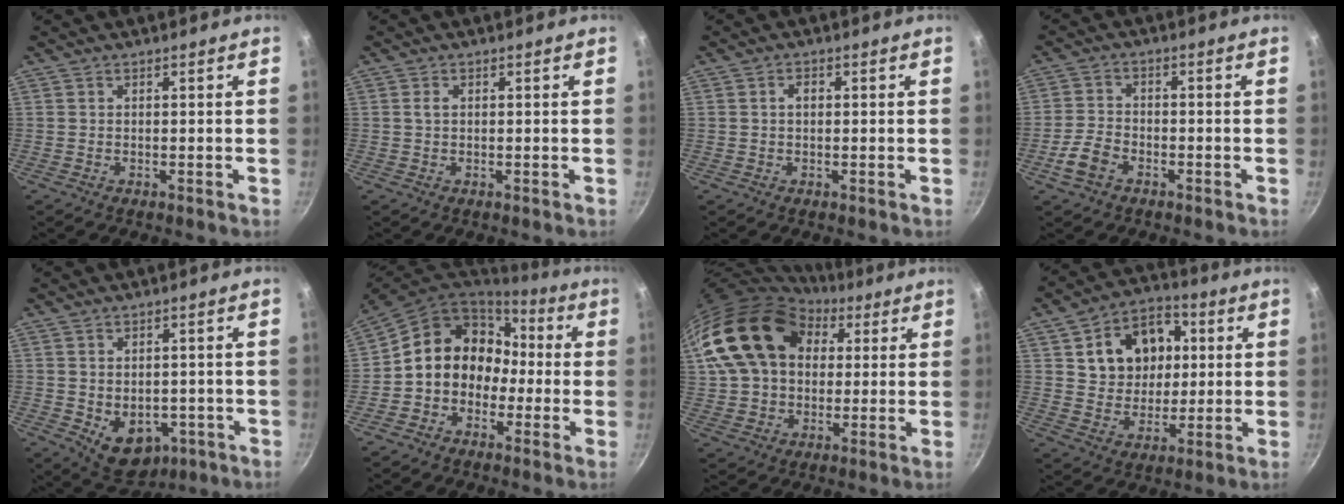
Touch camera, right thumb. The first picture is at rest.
{"total": 1.2, "force": [0.2, 0.7, 0.9], "torque": [-0.016, 0.003, 0.003]}
{"total": 1.9, "force": [0.3, 1.3, 1.4], "torque": [-0.018, 0.006, 0.003]}
{"total": 5.7, "force": [-2.9, 3.7, 3.4], "torque": [-0.064, 0.025, -0.058]}
{"total": 9.2, "force": [-2.4, 6.5, 5.9], "torque": [-0.052, -0.002, -0.015]}
{"total": 14.2, "force": [-0.9, 12.1, 7.4], "torque": [-0.080, 0.058, -0.029]}
{"total": 21.6, "force": [6.8, 15.5, 13.4], "torque": [-0.228, 0.019, 0.117]}
{"total": 14.9, "force": [3.4, 11.8, 8.5], "torque": [-0.099, 0.005, 0.055]}